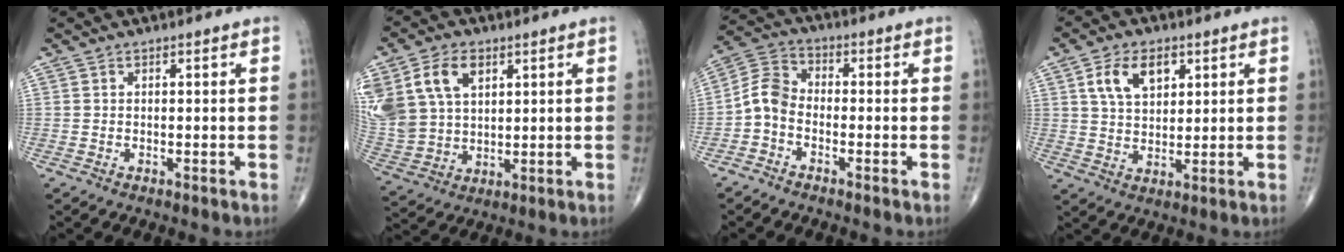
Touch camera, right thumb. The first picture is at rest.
{"total": 19.0, "force": [7.3, 13.3, 11.4], "torque": [-0.268, 0.013, 0.154]}
{"total": 5.8, "force": [-2.1, 3.9, 3.7], "torque": [-0.066, 0.026, -0.058]}
{"total": 8.7, "force": [3.5, 5.3, 5.9], "torque": [-0.088, -0.010, 0.065]}